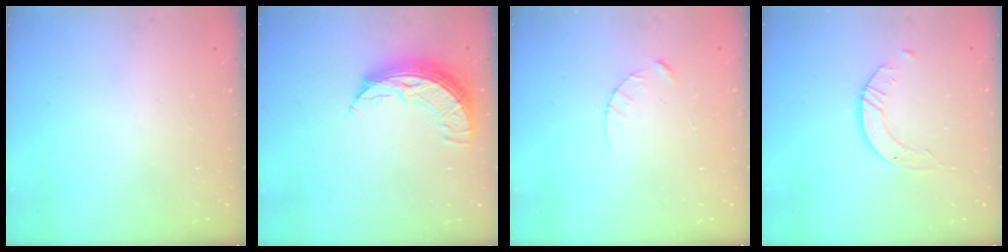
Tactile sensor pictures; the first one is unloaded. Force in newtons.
{"total": 10.1, "press": 10.0, "slide": 1.0}
{"total": 2.5, "press": 2.5, "slide": 0.3}
{"total": 3.1, "press": 3.1, "slide": 0.4}